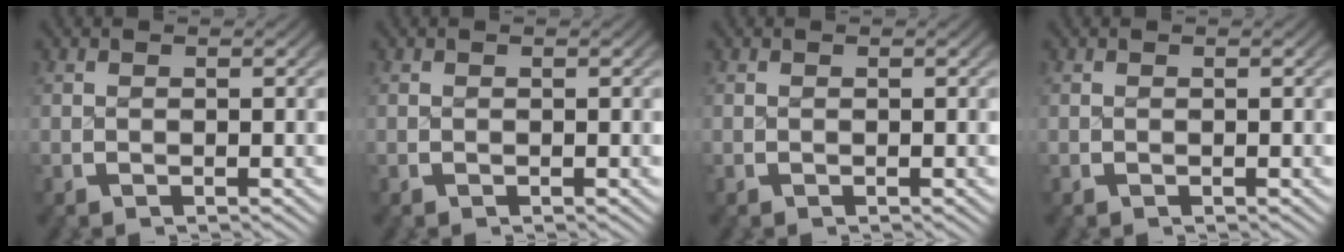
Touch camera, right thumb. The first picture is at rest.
{"total": 0.0}
{"total": 0.0}
{"total": 0.0}